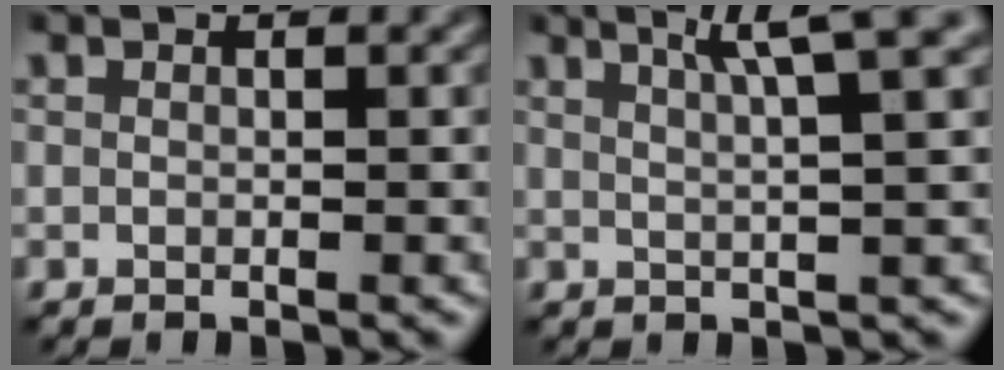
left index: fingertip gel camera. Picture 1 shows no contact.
{"total": 4.6, "force": [2.9, 0.7, 3.4], "torque": [-0.041, 0.012, 0.035]}